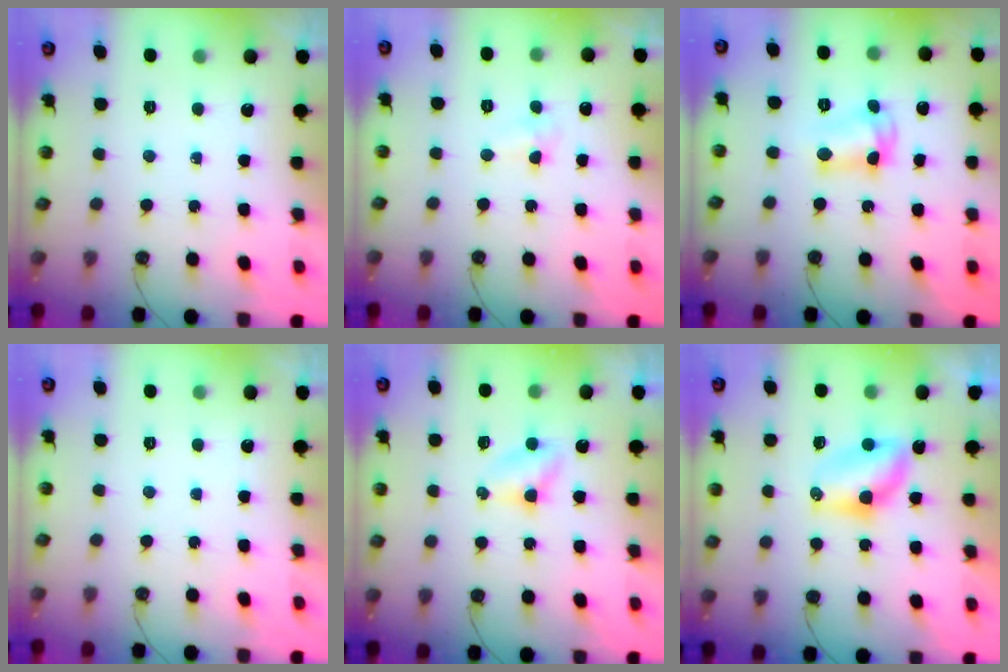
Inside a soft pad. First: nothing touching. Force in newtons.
{"total": 3.1, "press": 3.0, "slide": 0.7}
{"total": 6.7, "press": 6.7, "slide": 0.2}
{"total": 0.0}
{"total": 2.9, "press": 2.9, "slide": 0.3}
{"total": 6.3, "press": 6.3, "slide": 0.4}